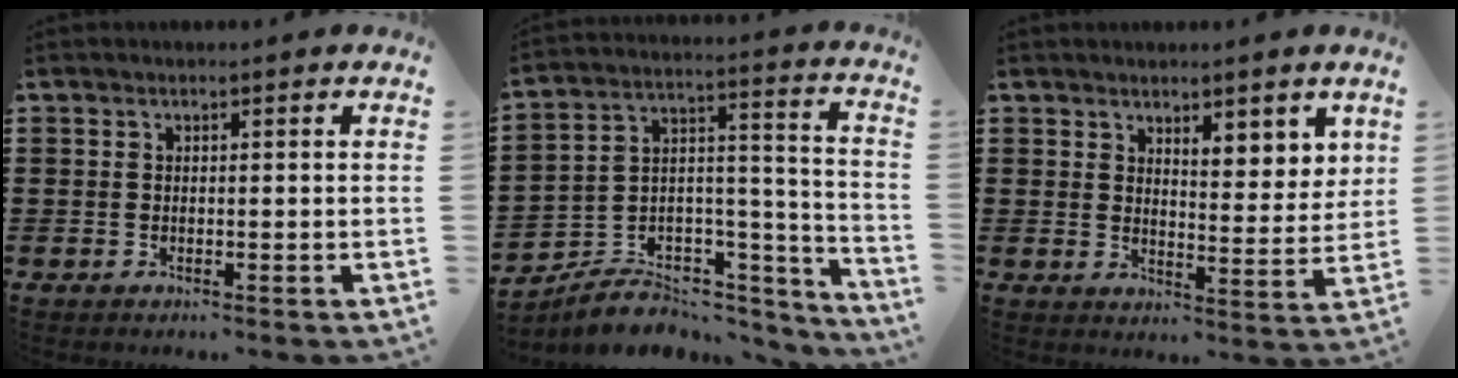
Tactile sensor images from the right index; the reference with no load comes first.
{"total": 5.6, "force": [-4.5, 3.2, 1.0], "torque": [-0.015, 0.006, -0.080]}
{"total": 3.8, "force": [3.3, 1.5, 1.0], "torque": [-0.024, -0.006, 0.058]}